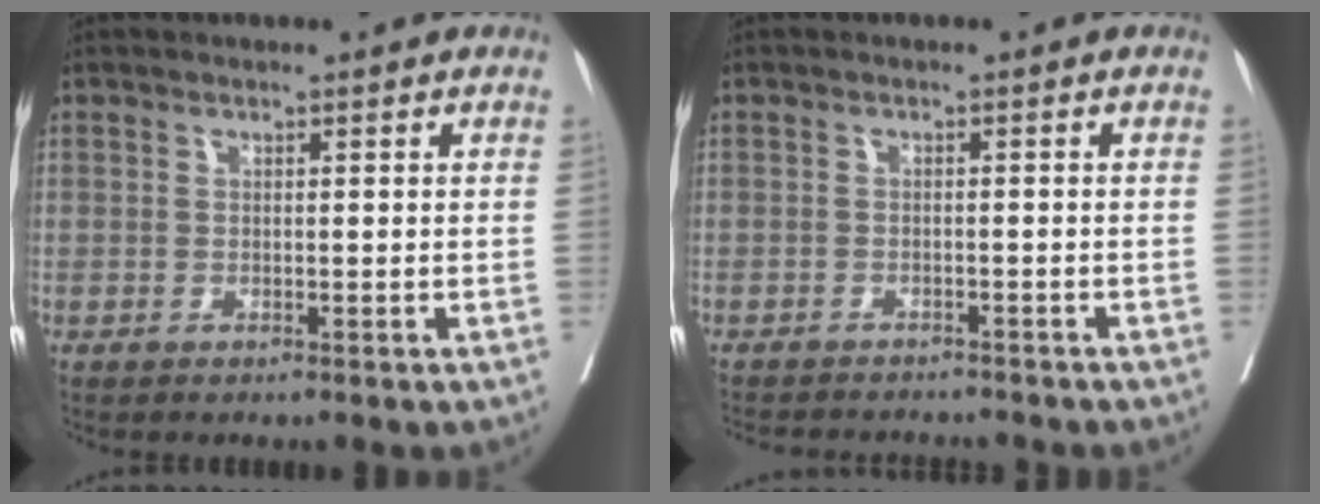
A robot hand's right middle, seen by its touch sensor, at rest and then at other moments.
{"total": 8.5, "force": [-8.0, 1.7, 2.2], "torque": [-0.030, -0.005, -0.102]}